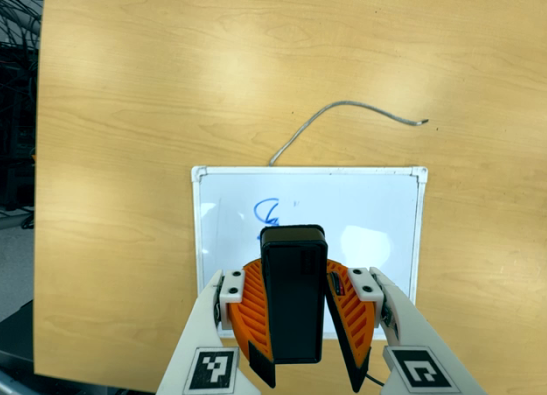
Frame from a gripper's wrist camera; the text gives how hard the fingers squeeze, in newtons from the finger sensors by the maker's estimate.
{"total": 9.5, "left": 9.3, "right": 9.7}